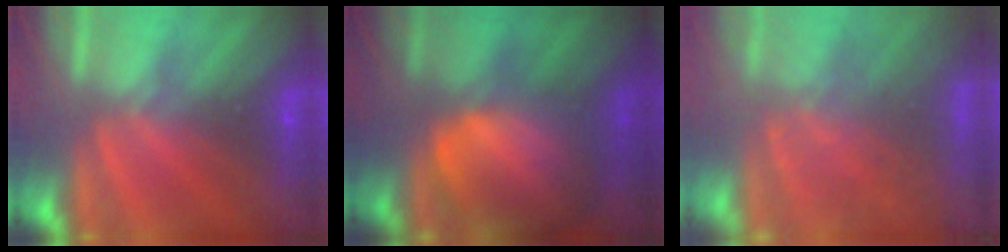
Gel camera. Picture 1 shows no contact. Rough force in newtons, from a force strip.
{"total": 9.1}
{"total": 9.3}